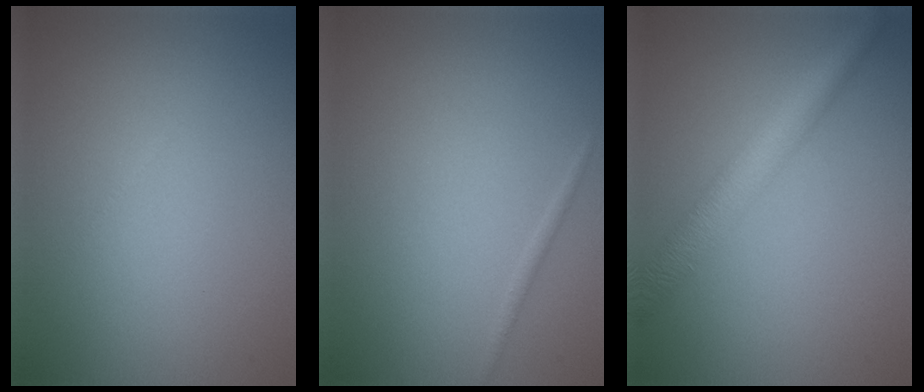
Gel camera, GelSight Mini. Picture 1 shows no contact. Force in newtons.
{"total": 0.7, "press": 0.6, "slide": 0.1}
{"total": 4.4, "press": 4.4, "slide": 0.2}